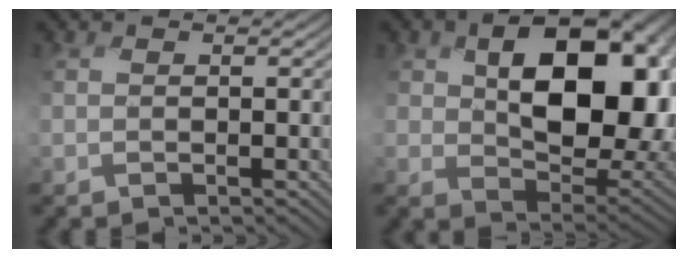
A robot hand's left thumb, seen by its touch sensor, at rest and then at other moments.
{"total": 14.6, "force": [2.9, 9.3, 10.9], "torque": [-0.161, -0.010, 0.057]}